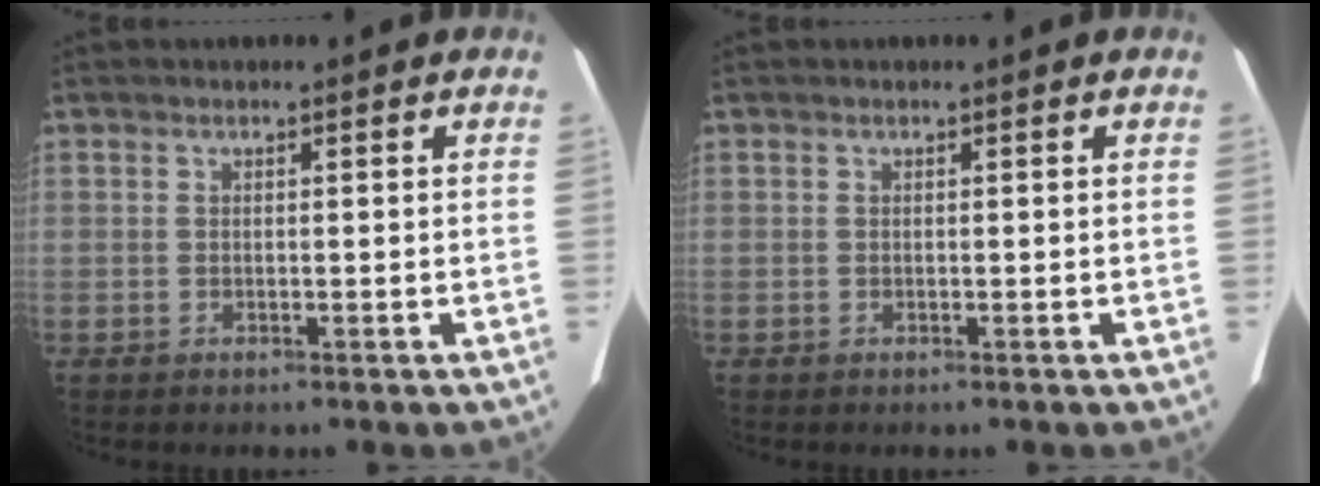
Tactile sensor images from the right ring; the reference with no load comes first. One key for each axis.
{"total": 0.0}